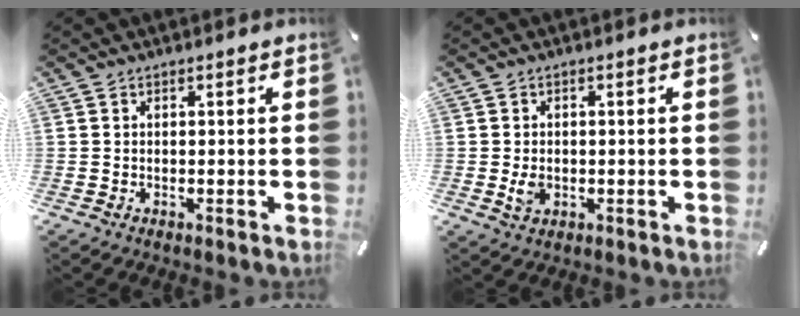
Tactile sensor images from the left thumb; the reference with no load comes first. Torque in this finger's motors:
{"motor_torque": [0.73, 0.94, 0.07, -0.10, -0.01]}